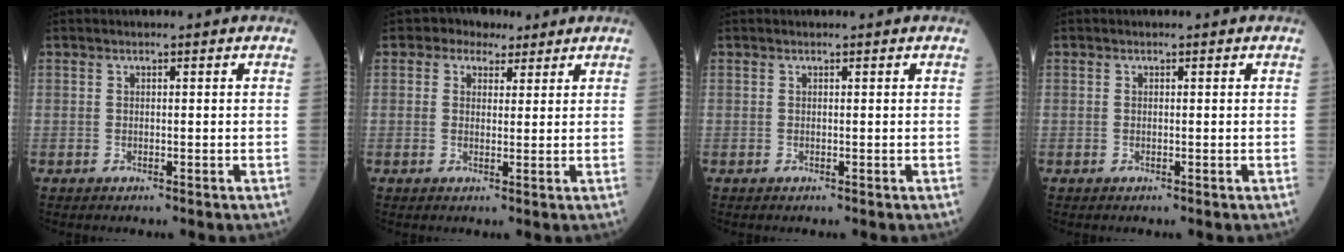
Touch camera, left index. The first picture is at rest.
{"total": 3.6, "force": [2.4, 2.5, 1.0], "torque": [-0.016, 0.018, 0.035]}
{"total": 0.0}
{"total": 0.0}